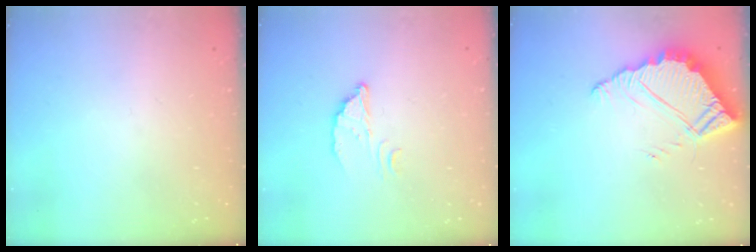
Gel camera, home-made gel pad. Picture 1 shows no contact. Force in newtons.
{"total": 2.8, "press": 2.8, "slide": 0.2}
{"total": 7.4, "press": 7.3, "slide": 0.6}